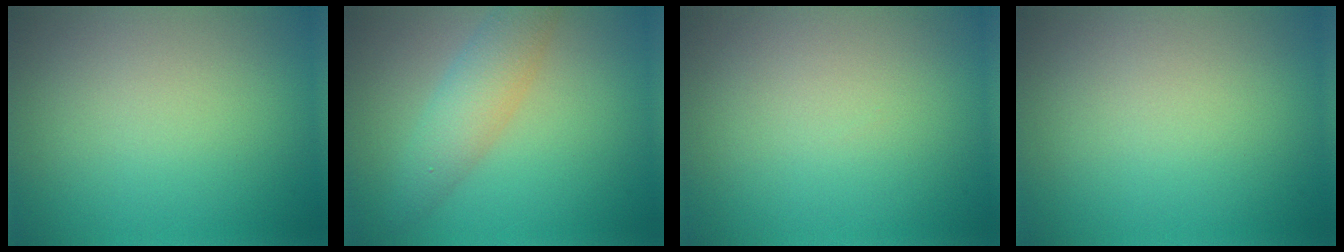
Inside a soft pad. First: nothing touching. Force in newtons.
{"total": 3.7, "press": 3.7, "slide": 0.2}
{"total": 0.0}
{"total": 0.0}